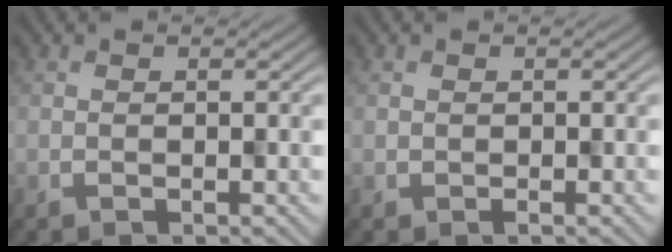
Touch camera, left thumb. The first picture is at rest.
{"total": 0.0}